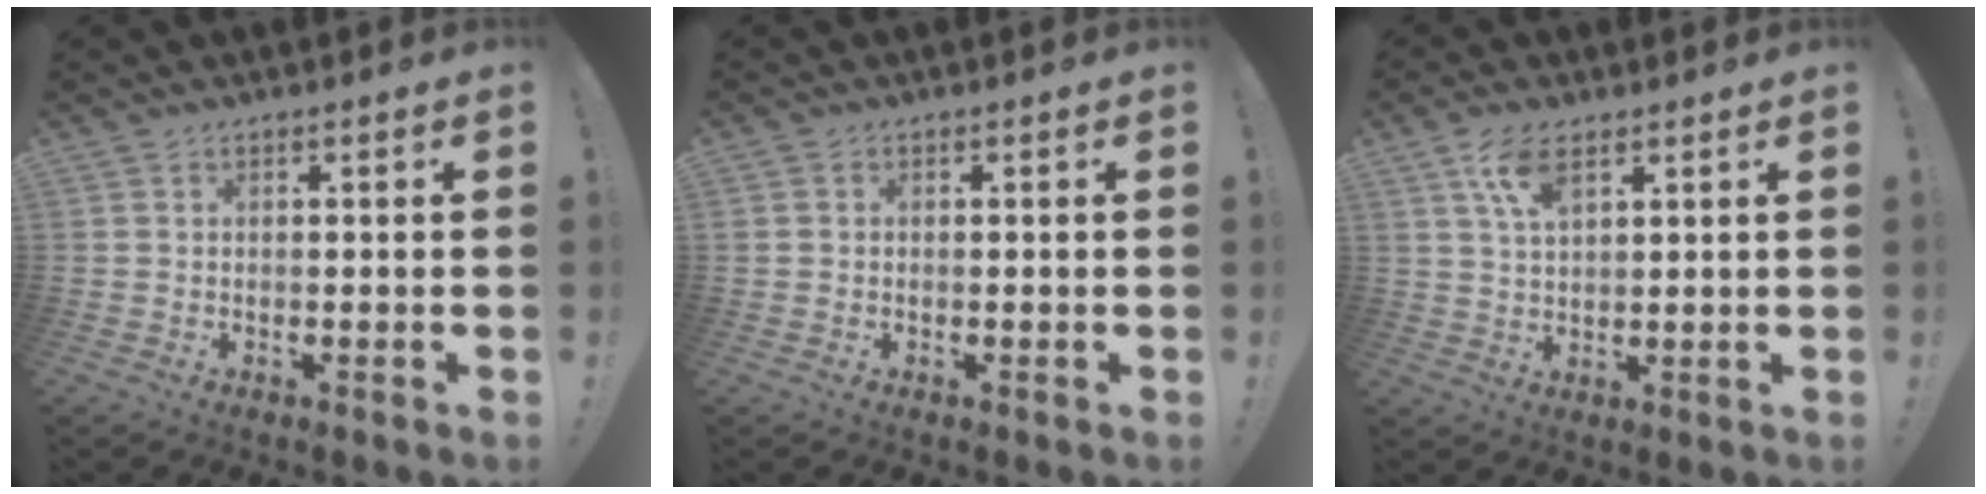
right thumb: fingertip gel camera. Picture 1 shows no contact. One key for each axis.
{"total": 0.9, "fx": 0.3, "fy": 0.5, "fz": -0.7, "tx": 0.014, "ty": 0.003, "tz": 0.007}
{"total": 7.3, "fx": 4.2, "fy": 3.0, "fz": 5.2, "tx": -0.100, "ty": -0.009, "tz": 0.077}